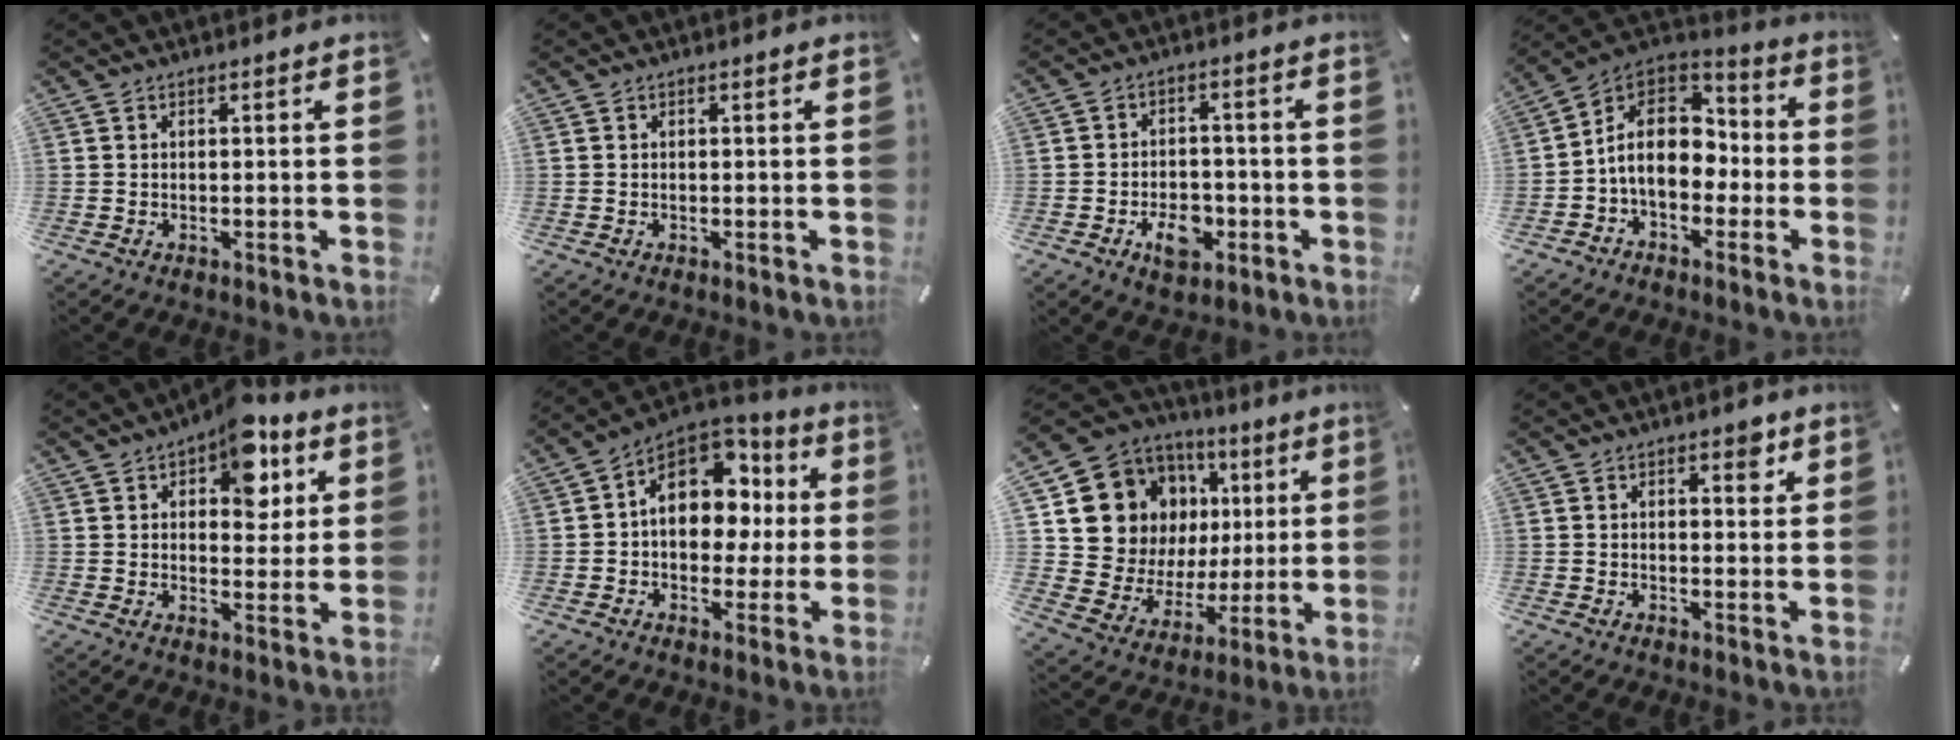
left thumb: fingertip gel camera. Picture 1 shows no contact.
{"total": 0.0}
{"total": 7.8, "force": [-3.0, 5.3, 4.8], "torque": [-0.068, 0.012, -0.051]}
{"total": 12.6, "force": [-1.3, 9.5, 8.2], "torque": [-0.156, 0.011, -0.025]}
{"total": 11.0, "force": [5.5, 6.4, 7.1], "torque": [-0.087, -0.019, 0.093]}
{"total": 14.6, "force": [2.8, 11.0, 9.2], "torque": [-0.133, -0.016, 0.054]}
{"total": 14.1, "force": [5.9, 12.2, 4.0], "torque": [-0.068, -0.053, 0.128]}
{"total": 3.5, "force": [1.6, 2.0, 2.4], "torque": [-0.022, -0.005, 0.019]}